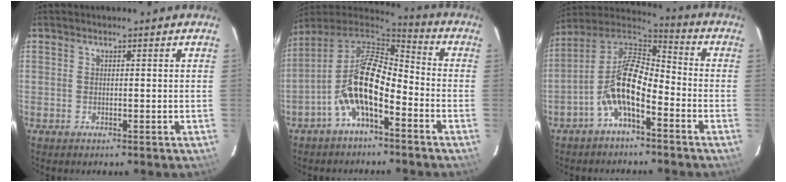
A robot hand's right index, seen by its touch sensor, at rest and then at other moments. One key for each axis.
{"total": 12.9, "fx": -5.2, "fy": 5.3, "fz": 10.6, "tx": -0.213, "ty": 0.009, "tz": -0.104}
{"total": 11.5, "fx": -5.2, "fy": 4.5, "fz": 9.3, "tx": -0.190, "ty": 0.011, "tz": -0.104}